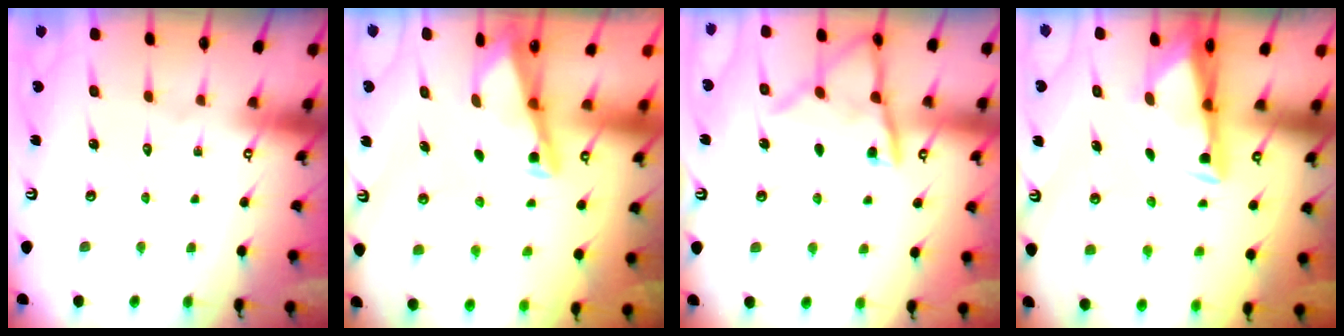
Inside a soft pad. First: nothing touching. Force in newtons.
{"total": 3.0, "press": 2.9, "slide": 0.4}
{"total": 13.3, "press": 13.2, "slide": 1.2}
{"total": 2.9, "press": 2.8, "slide": 0.8}